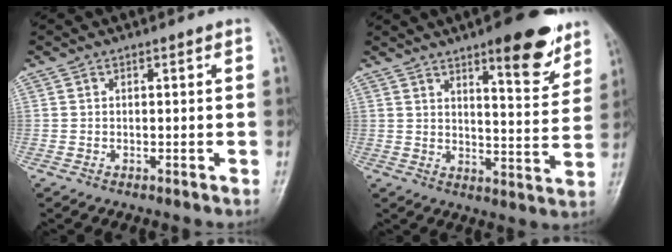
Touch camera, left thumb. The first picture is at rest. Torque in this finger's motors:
{"motor_torque": [0.45, 0.25, 0.36, -0.10, 0.06]}